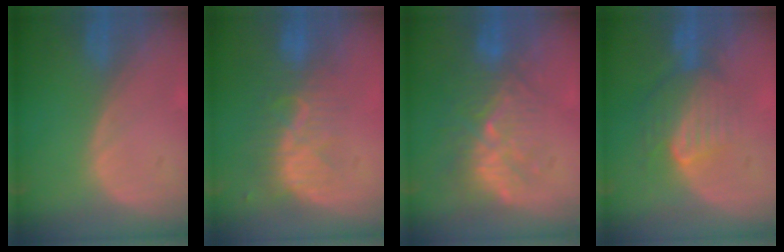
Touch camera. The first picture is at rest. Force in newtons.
{"total": 8.1, "press": 7.2, "slide": 3.8}
{"total": 9.1, "press": 8.4, "slide": 3.4}
{"total": 7.9, "press": 7.3, "slide": 3.0}